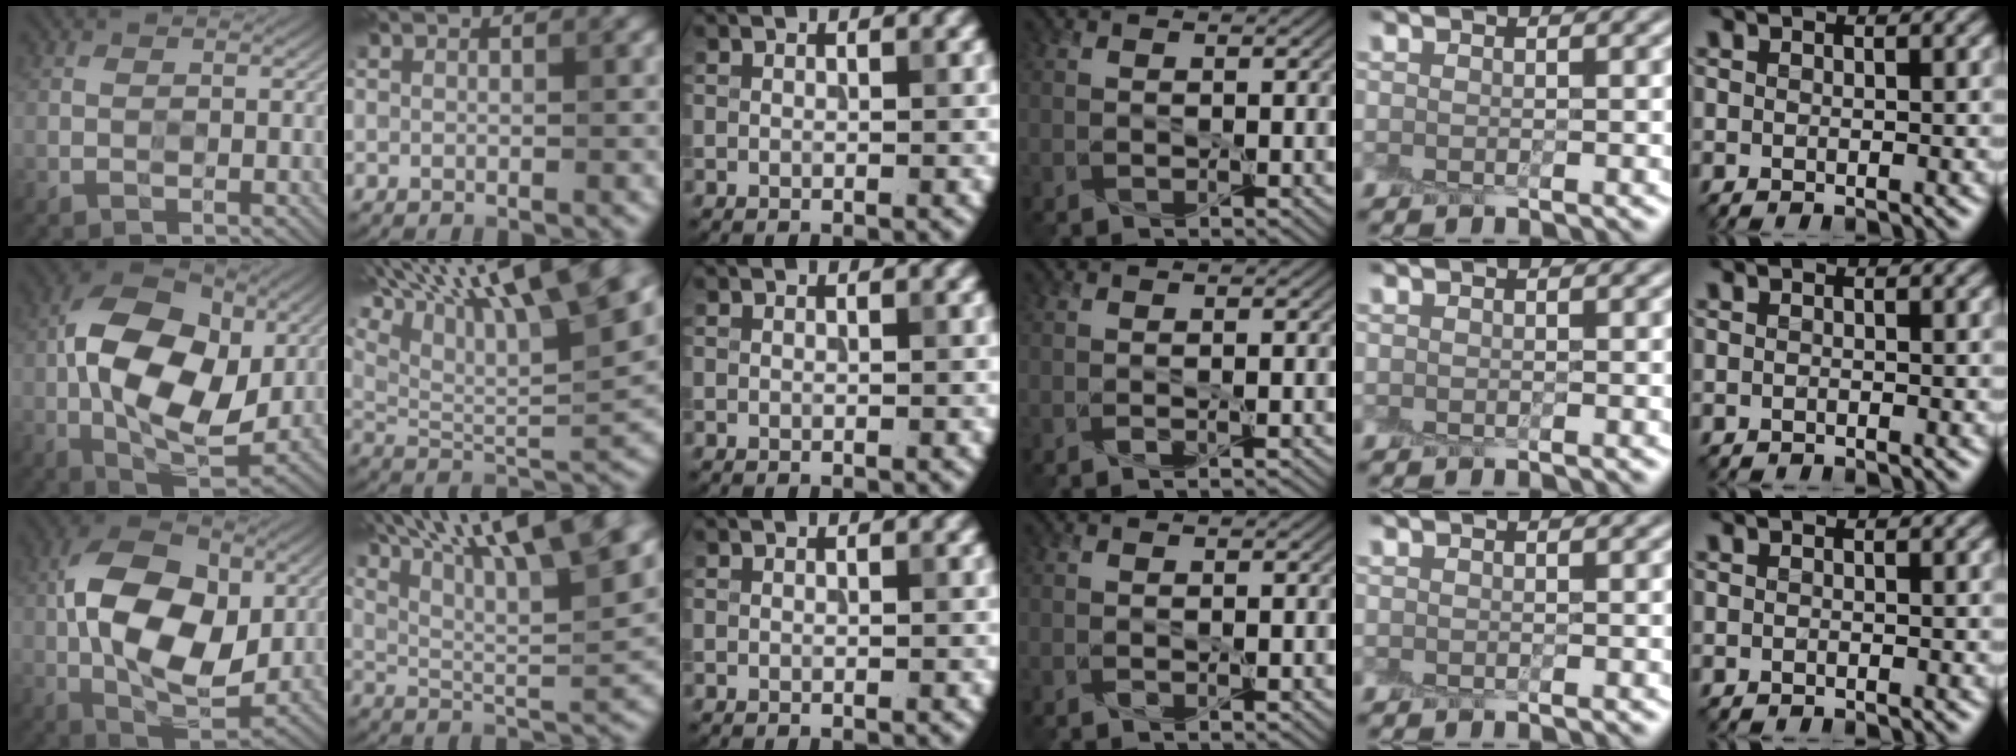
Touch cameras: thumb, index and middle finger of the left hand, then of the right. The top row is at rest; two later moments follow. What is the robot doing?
{"motion": "peel", "object": "cling film"}